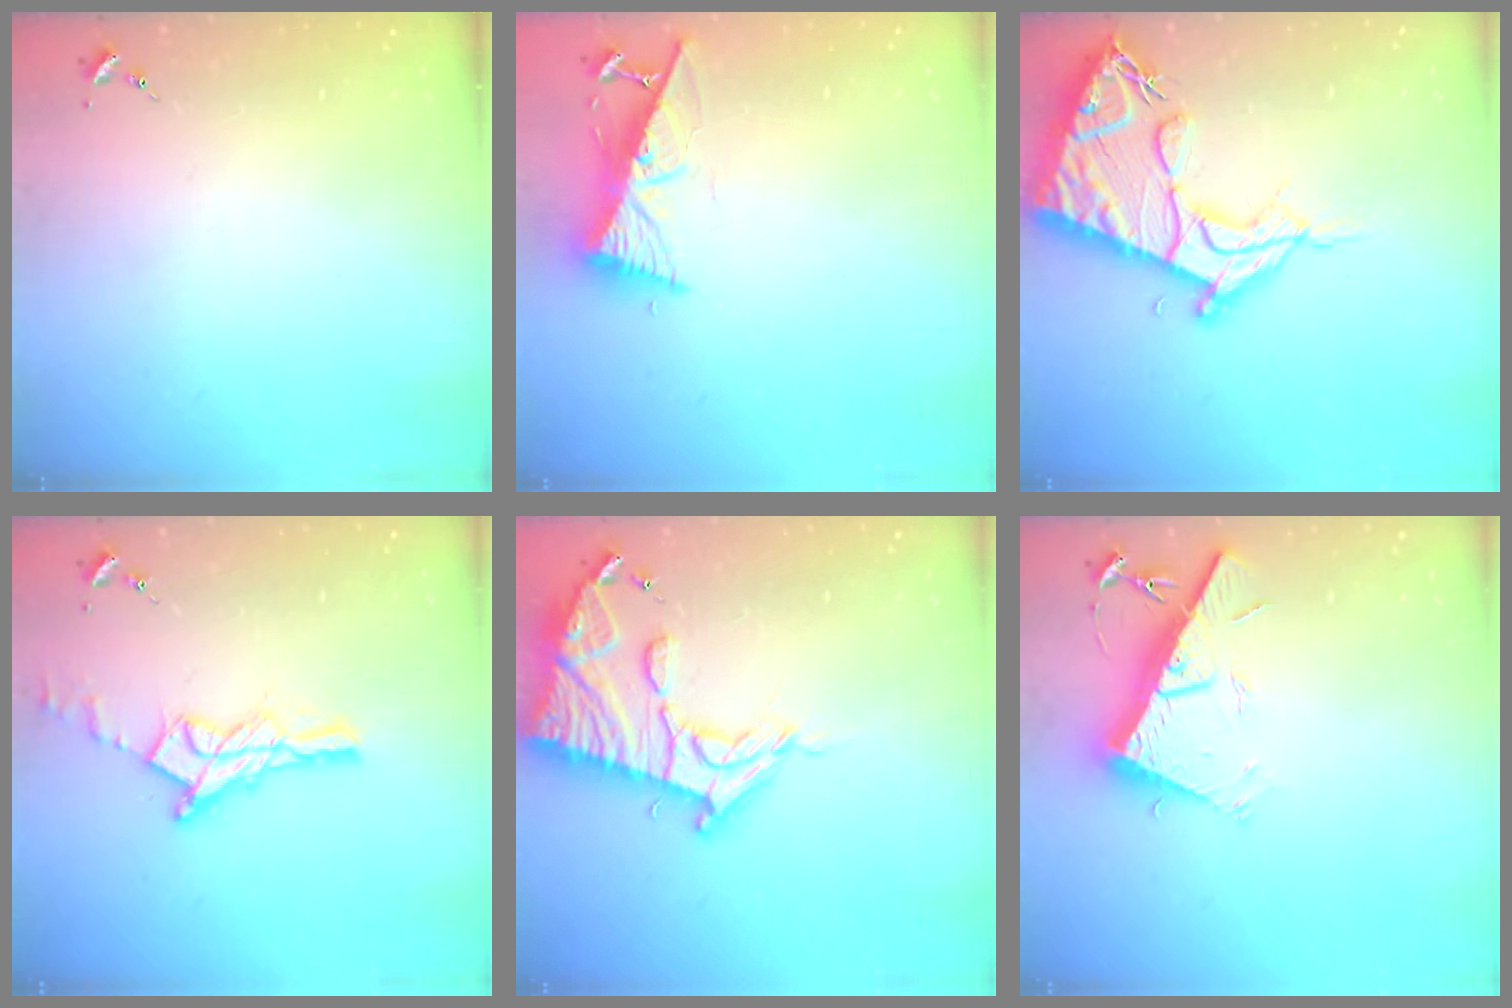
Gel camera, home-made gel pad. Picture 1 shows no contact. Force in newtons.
{"total": 10.6, "press": 10.5, "slide": 1.2}
{"total": 19.5, "press": 19.4, "slide": 1.8}
{"total": 14.2, "press": 14.1, "slide": 1.0}
{"total": 19.3, "press": 19.3, "slide": 1.6}
{"total": 17.5, "press": 17.5, "slide": 0.4}